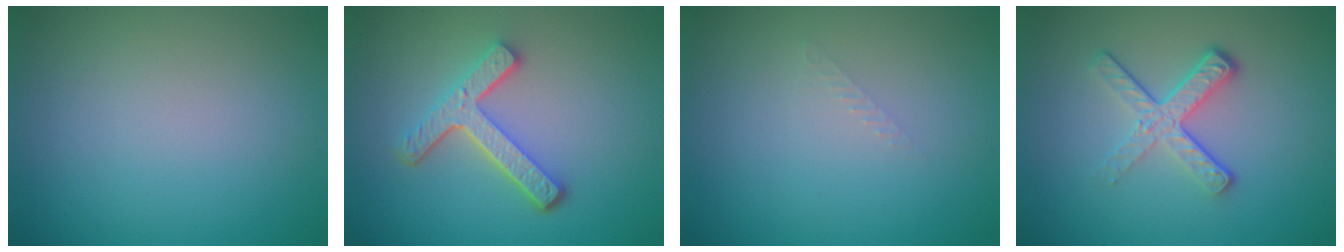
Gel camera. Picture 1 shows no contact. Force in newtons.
{"total": 4.6, "press": 3.4, "slide": 3.0}
{"total": 0.8, "press": 0.7, "slide": 0.2}
{"total": 4.2, "press": 2.7, "slide": 3.3}